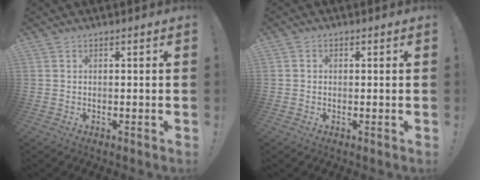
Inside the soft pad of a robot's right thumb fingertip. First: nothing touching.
{"total": 1.2, "force": [-0.2, 1.1, 0.5], "torque": [0.001, 0.001, -0.005]}